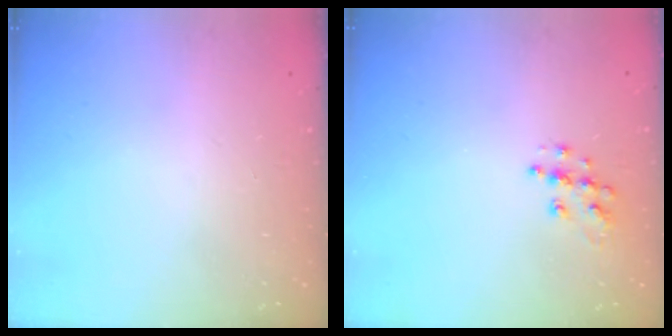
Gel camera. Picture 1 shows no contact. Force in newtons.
{"total": 8.5, "press": 8.5, "slide": 0.4}